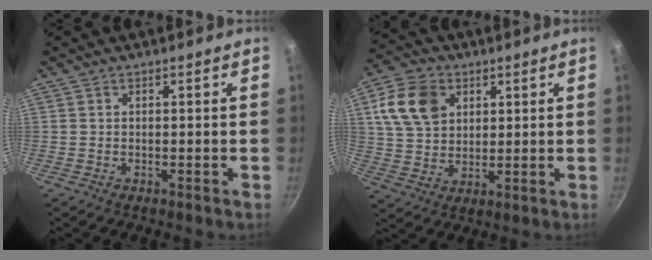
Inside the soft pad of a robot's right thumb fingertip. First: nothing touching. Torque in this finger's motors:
{"motor_torque": [-1.04, 1.32, 0.23, -0.17, 0.05]}